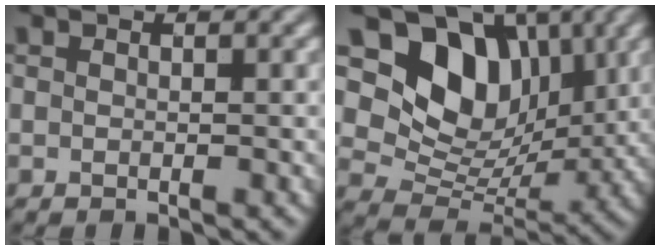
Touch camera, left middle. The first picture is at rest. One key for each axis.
{"total": 9.3, "fx": 3.7, "fy": 6.7, "fz": 5.2, "tx": -0.093, "ty": -0.014, "tz": 0.068}